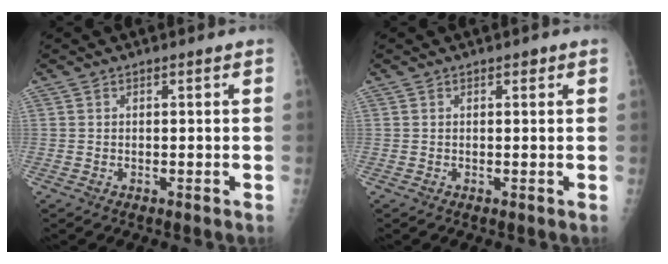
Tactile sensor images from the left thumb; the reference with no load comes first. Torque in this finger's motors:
{"motor_torque": [0.15, 0.04, 0.09, 0.03, 0.01]}